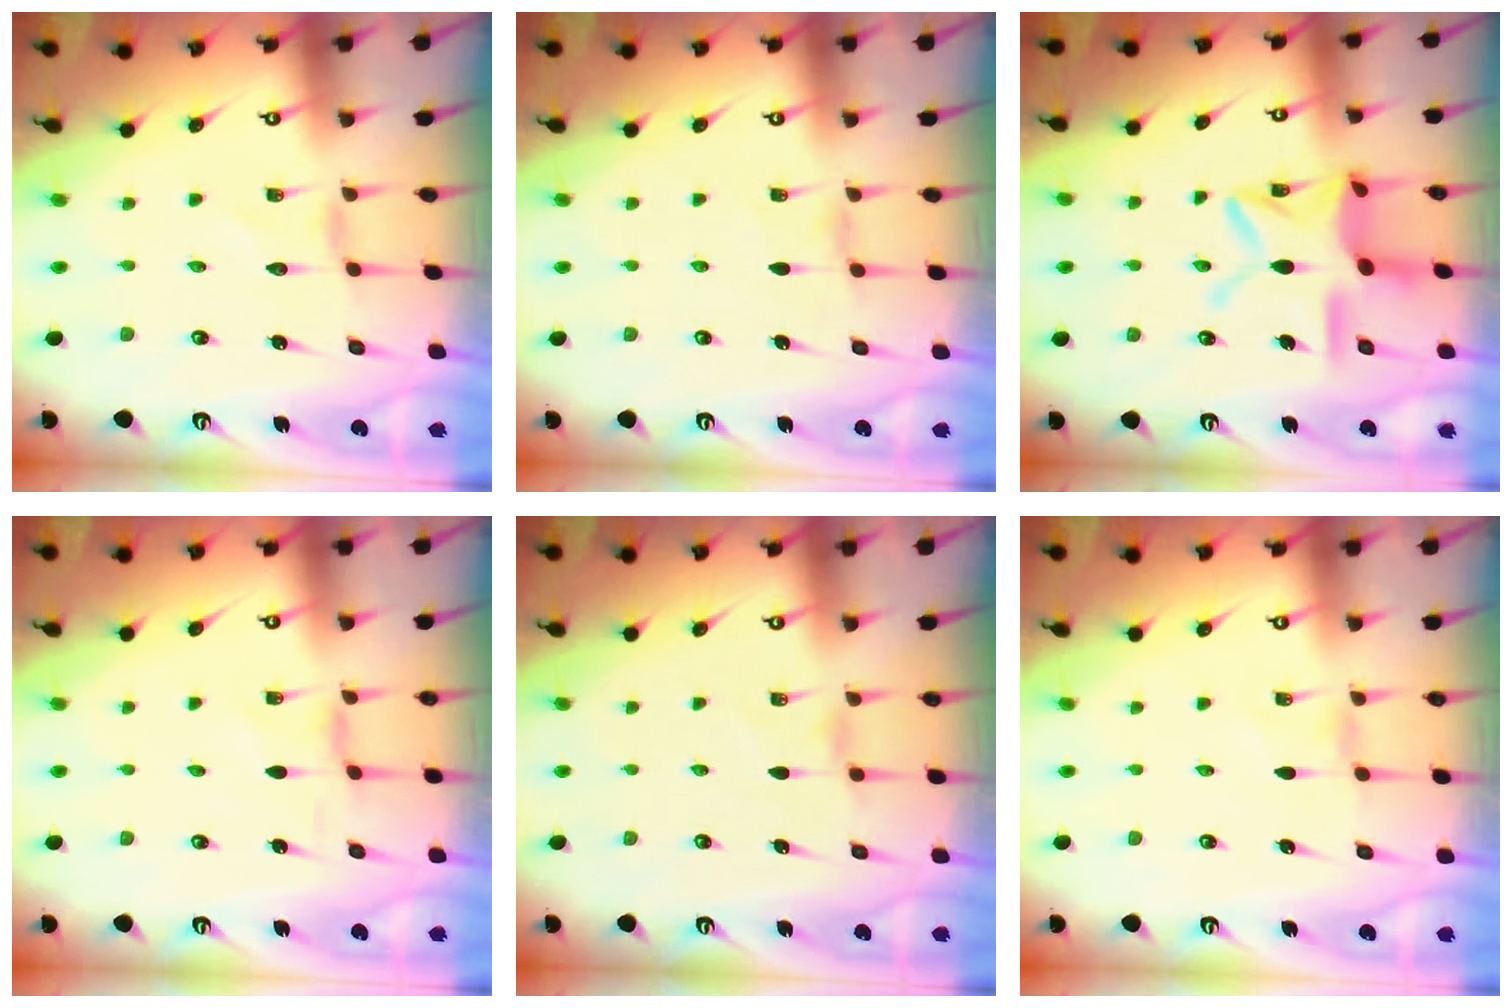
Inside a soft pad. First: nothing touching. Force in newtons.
{"total": 0.9, "press": 0.8, "slide": 0.3}
{"total": 14.3, "press": 14.2, "slide": 1.1}
{"total": 1.1, "press": 1.0, "slide": 0.4}
{"total": 1.3, "press": 1.3, "slide": 0.4}
{"total": 0.0}